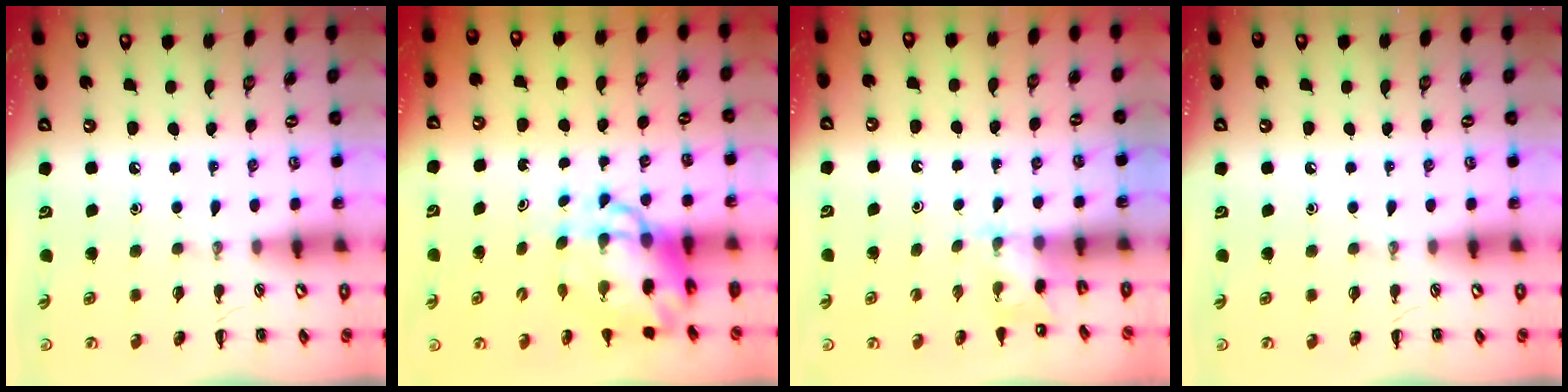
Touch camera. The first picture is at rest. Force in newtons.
{"total": 7.7, "press": 7.4, "slide": 2.0}
{"total": 2.2, "press": 2.1, "slide": 0.7}
{"total": 0.0}